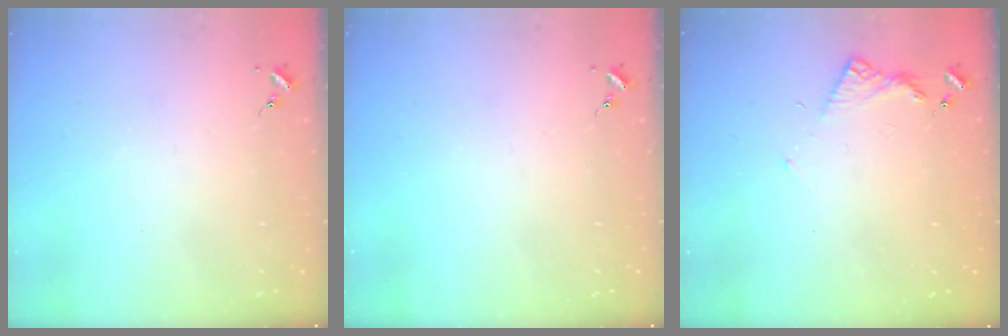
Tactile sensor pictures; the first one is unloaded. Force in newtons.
{"total": 0.0}
{"total": 5.2, "press": 5.2, "slide": 0.5}